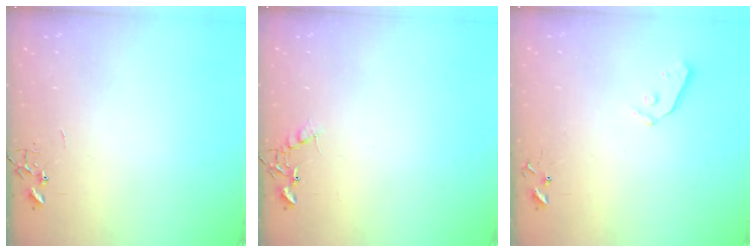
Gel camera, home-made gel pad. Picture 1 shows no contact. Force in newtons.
{"total": 6.8, "press": 6.8, "slide": 0.3}
{"total": 4.7, "press": 4.6, "slide": 0.7}